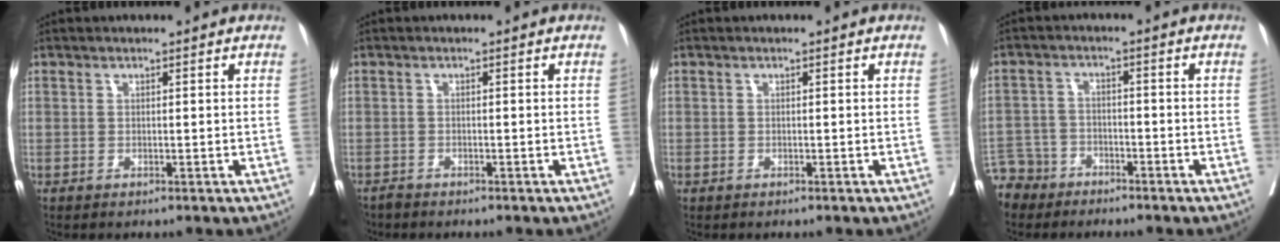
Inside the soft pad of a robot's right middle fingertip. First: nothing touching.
{"total": 1.1, "force": [-1.0, 0.4, -0.1], "torque": [-0.003, -0.002, -0.021]}
{"total": 0.0}
{"total": 6.8, "force": [-5.6, 3.9, -0.2], "torque": [-0.006, -0.004, -0.108]}